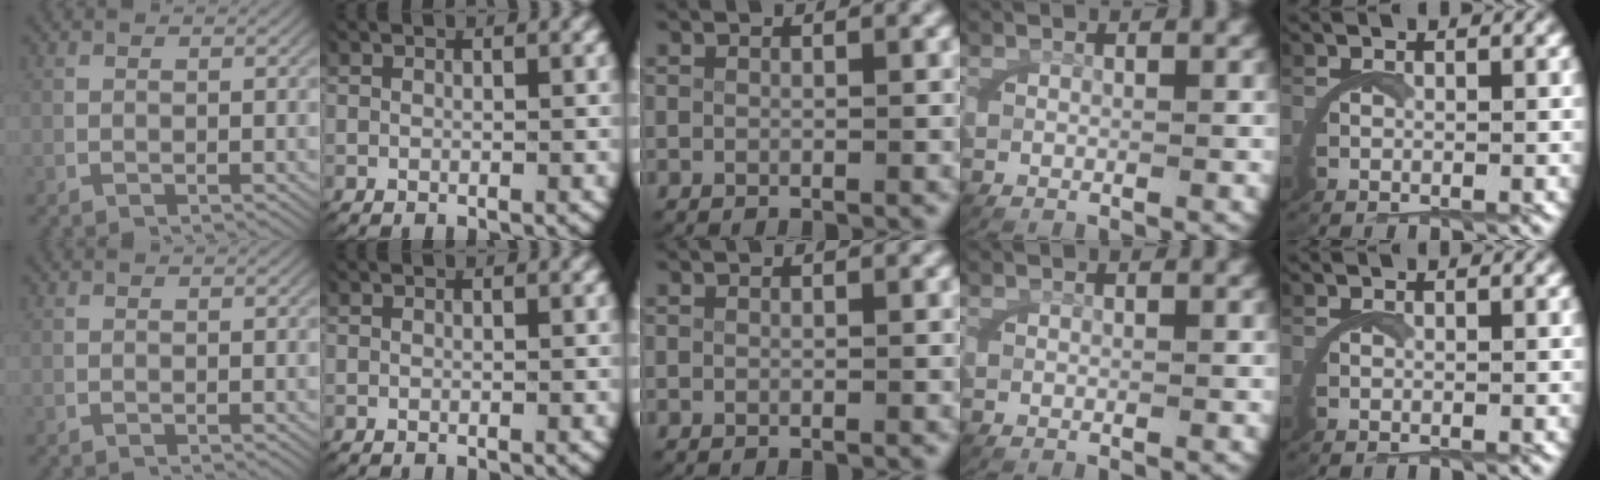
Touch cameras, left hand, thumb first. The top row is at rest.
{}